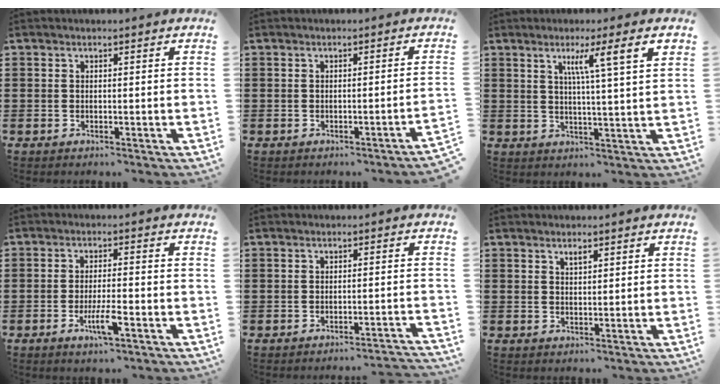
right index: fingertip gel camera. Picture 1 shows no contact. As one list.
[{"total": 1.0, "force": [-0.7, -0.3, 0.7], "torque": [-0.013, -0.004, -0.014]}, {"total": 5.8, "force": [2.7, -0.4, 5.2], "torque": [-0.094, -0.008, 0.036]}, {"total": 4.8, "force": [-2.3, 0.8, 4.1], "torque": [-0.079, -0.007, -0.041]}, {"total": 2.0, "force": [-1.8, -0.3, 0.8], "torque": [-0.015, -0.001, -0.038]}, {"total": 1.2, "force": [0.9, 0.4, 0.7], "torque": [-0.015, 0.002, 0.015]}]